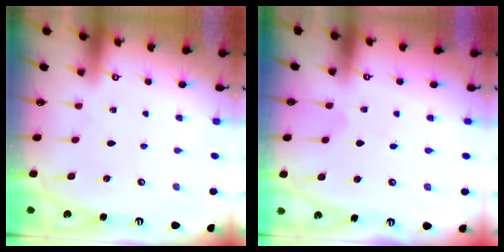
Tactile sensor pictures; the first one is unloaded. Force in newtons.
{"total": 0.0}